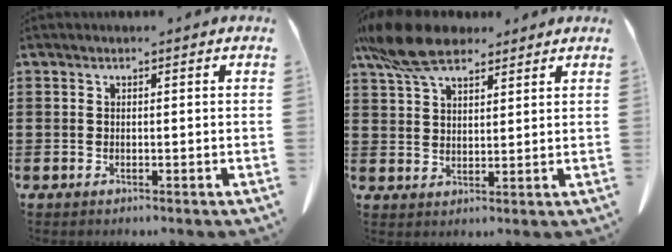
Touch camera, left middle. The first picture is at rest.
{"total": 9.2, "force": [6.8, 3.4, 5.2], "torque": [-0.127, -0.006, 0.128]}